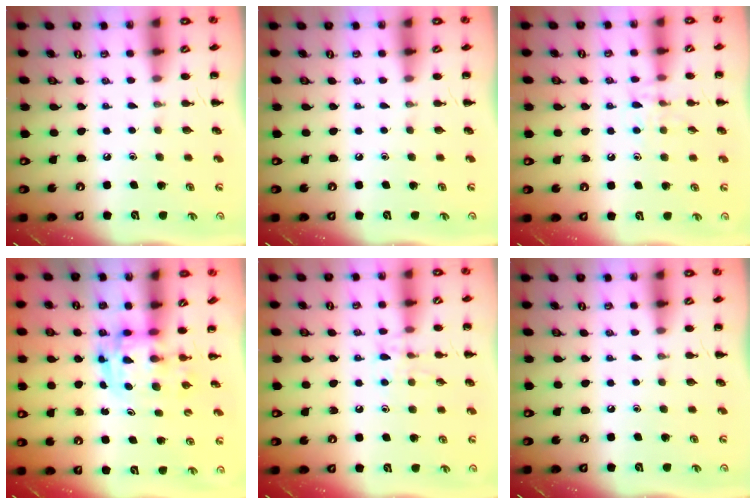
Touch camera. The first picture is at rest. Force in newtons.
{"total": 0.0}
{"total": 8.4, "press": 8.2, "slide": 1.6}
{"total": 3.0, "press": 3.0, "slide": 0.5}
{"total": 8.0, "press": 7.9, "slide": 1.3}
{"total": 0.0}